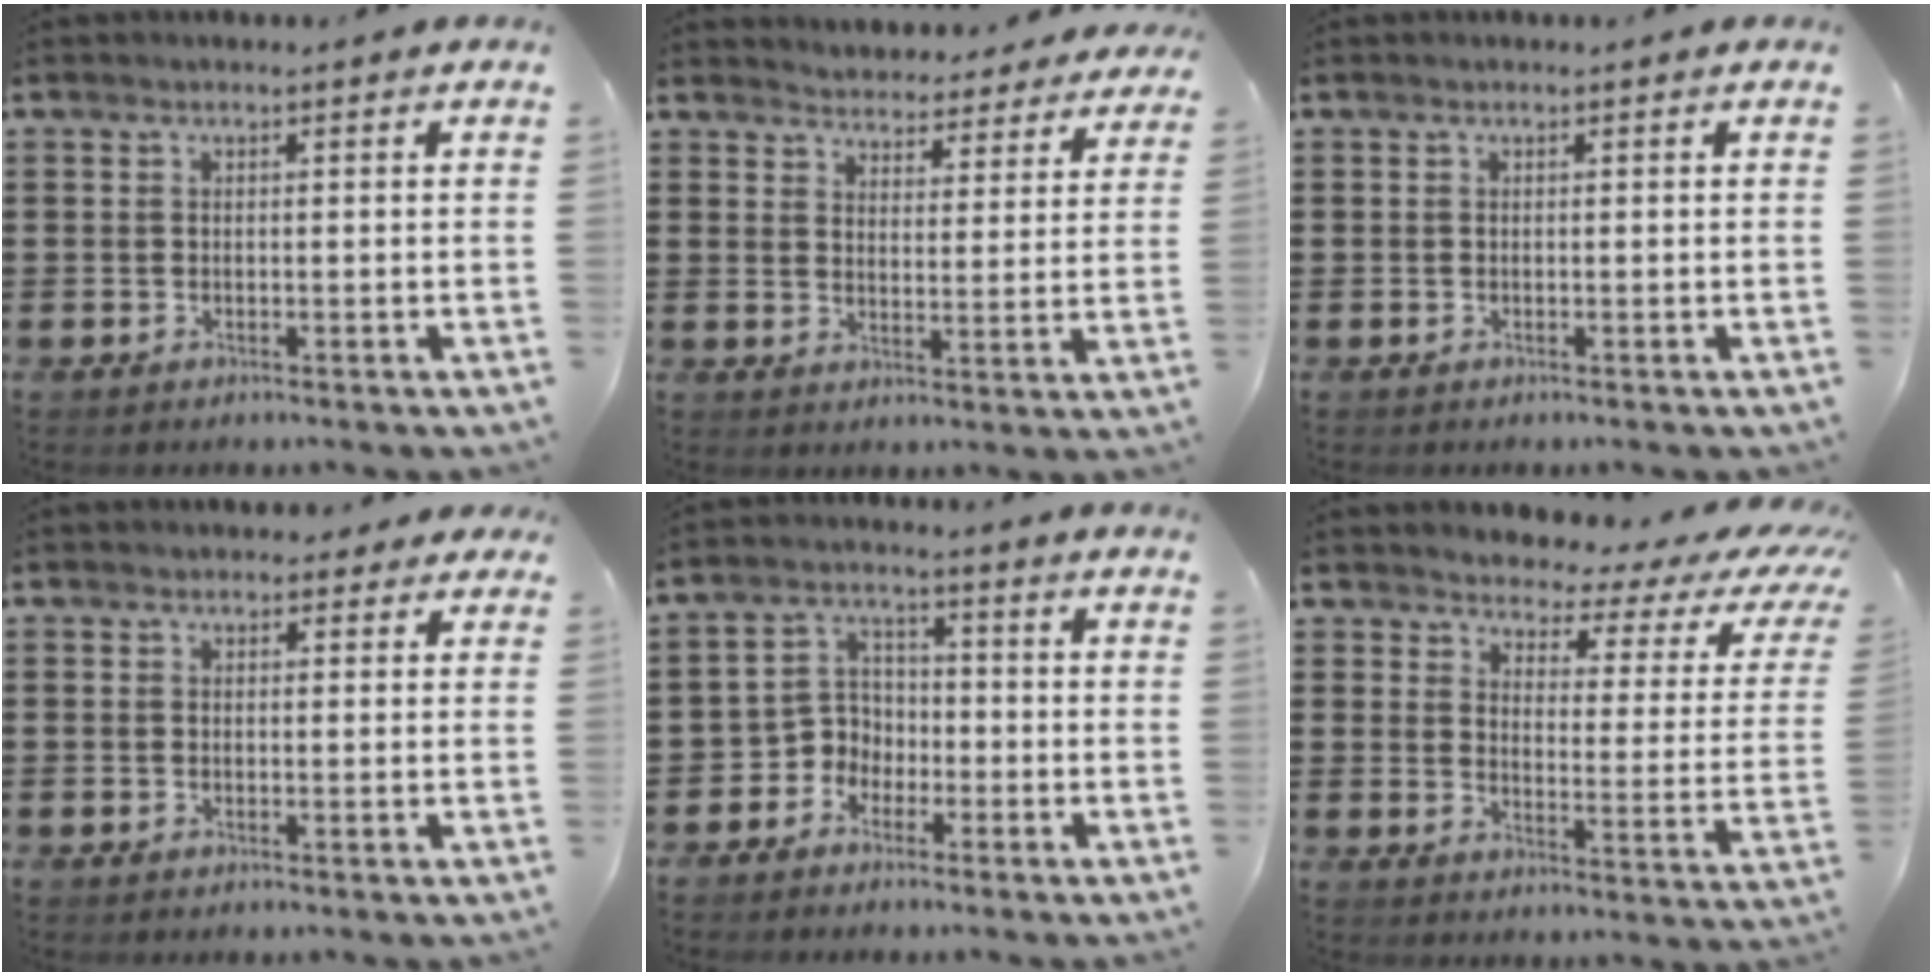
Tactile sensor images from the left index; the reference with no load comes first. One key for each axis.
{"total": 4.0, "fx": 4.0, "fy": 0.2, "fz": -0.4, "tx": -0.007, "ty": -0.032, "tz": 0.067}
{"total": 0.0}
{"total": 1.4, "fx": 1.1, "fy": 0.8, "fz": 0.4, "tx": -0.005, "ty": 0.005, "tz": 0.018}
{"total": 4.6, "fx": -2.9, "fy": 3.4, "fz": 0.6, "tx": -0.031, "ty": 0.005, "tz": -0.065}
{"total": 3.2, "fx": 2.7, "fy": 1.2, "fz": 1.1, "tx": -0.036, "ty": -0.024, "tz": 0.037}